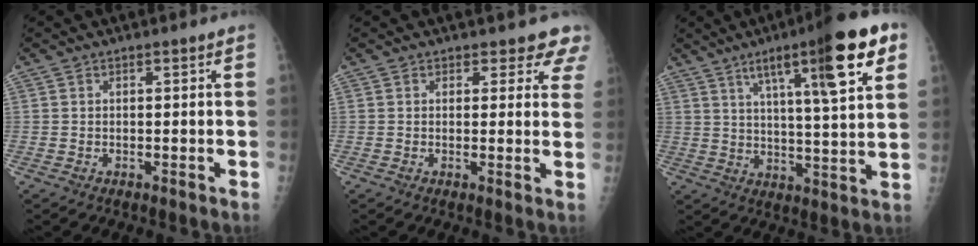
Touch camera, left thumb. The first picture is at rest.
{"total": 4.9, "force": [4.2, 2.4, 0.4], "torque": [0.039, -0.020, 0.027]}
{"total": 18.3, "force": [8.7, 2.9, 15.9], "torque": [-0.224, -0.024, 0.128]}